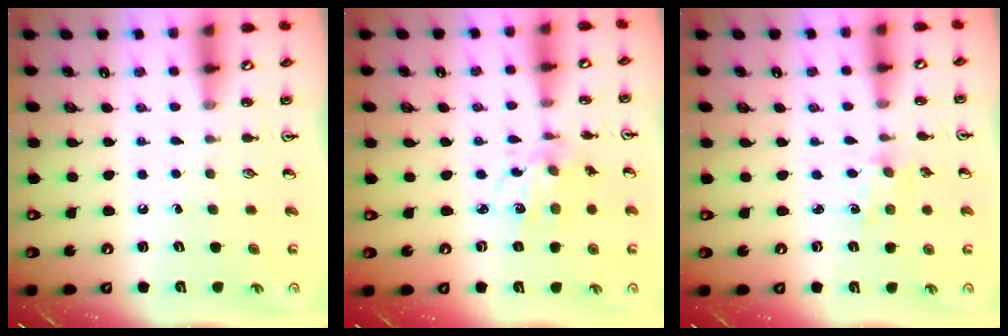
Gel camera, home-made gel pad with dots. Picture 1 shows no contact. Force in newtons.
{"total": 4.7, "press": 4.5, "slide": 1.3}
{"total": 1.4, "press": 1.4, "slide": 0.3}